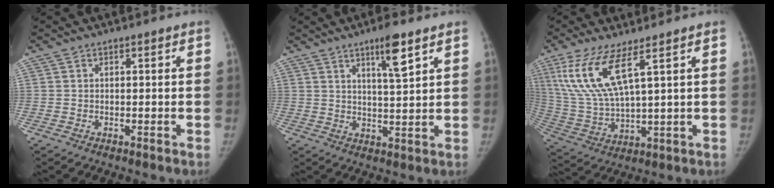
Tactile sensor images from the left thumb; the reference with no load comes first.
{"total": 6.8, "force": [4.1, 0.8, 5.4], "torque": [-0.088, -0.026, 0.069]}
{"total": 12.5, "force": [6.3, 3.2, 10.4], "torque": [-0.235, -0.030, 0.138]}